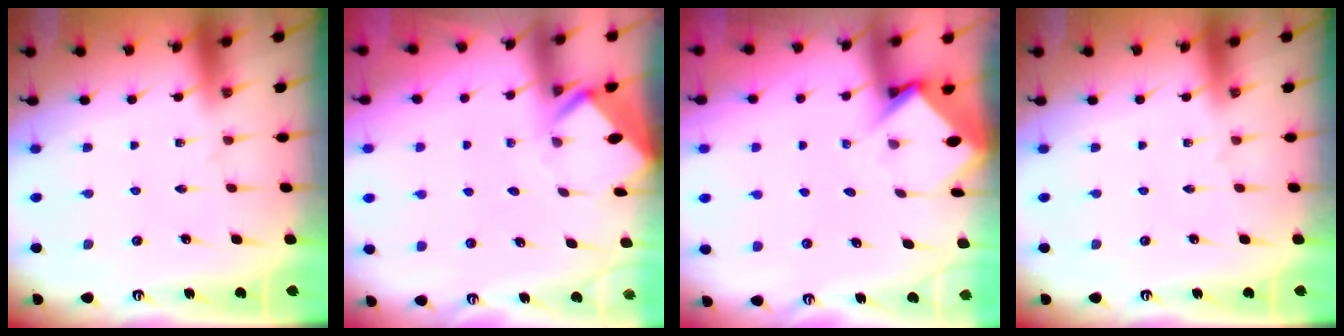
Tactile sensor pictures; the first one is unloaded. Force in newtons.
{"total": 3.9, "press": 3.9, "slide": 0.3}
{"total": 3.6, "press": 3.6, "slide": 0.2}
{"total": 0.0}